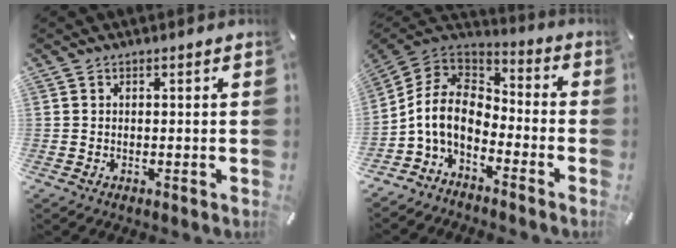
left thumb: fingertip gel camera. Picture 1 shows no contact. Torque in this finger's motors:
{"motor_torque": [-0.39, 1.56, 0.62, 0.35, 0.40]}